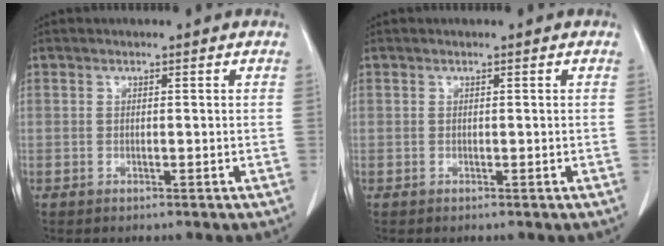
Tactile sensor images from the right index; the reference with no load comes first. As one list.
[{"total": 0.0}]